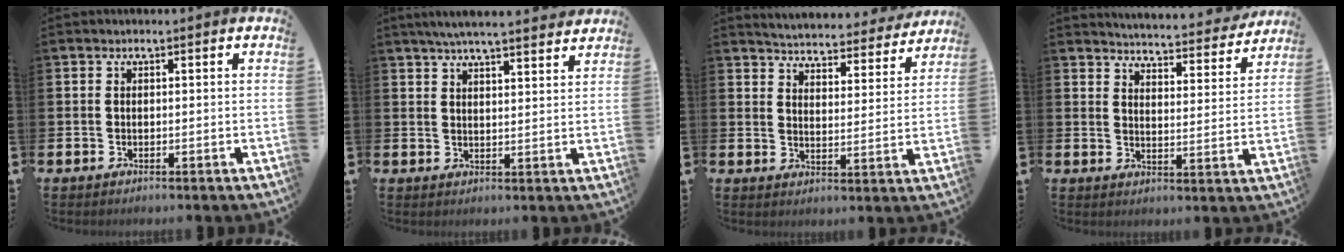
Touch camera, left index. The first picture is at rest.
{"total": 5.4, "force": [5.1, -0.1, 1.6], "torque": [-0.041, -0.019, 0.092]}
{"total": 4.7, "force": [4.7, 0.5, 0.4], "torque": [-0.027, -0.040, 0.077]}
{"total": 5.0, "force": [5.0, 0.3, 0.4], "torque": [-0.027, -0.040, 0.084]}